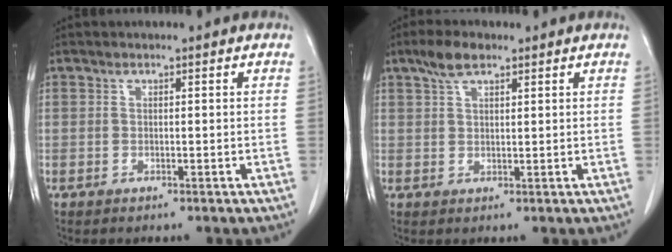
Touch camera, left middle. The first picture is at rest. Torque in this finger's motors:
{"motor_torque": [0.26, -0.19, -0.19, -0.03]}